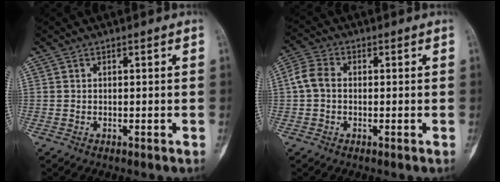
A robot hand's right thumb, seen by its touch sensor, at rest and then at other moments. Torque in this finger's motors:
{"motor_torque": [-0.53, 0.47, 0.41, -0.43, 0.20]}